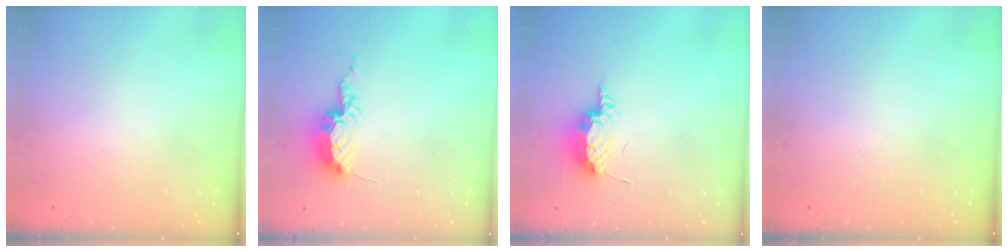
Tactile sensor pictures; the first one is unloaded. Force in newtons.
{"total": 8.9, "press": 8.9, "slide": 0.4}
{"total": 7.7, "press": 7.4, "slide": 1.8}
{"total": 0.0}